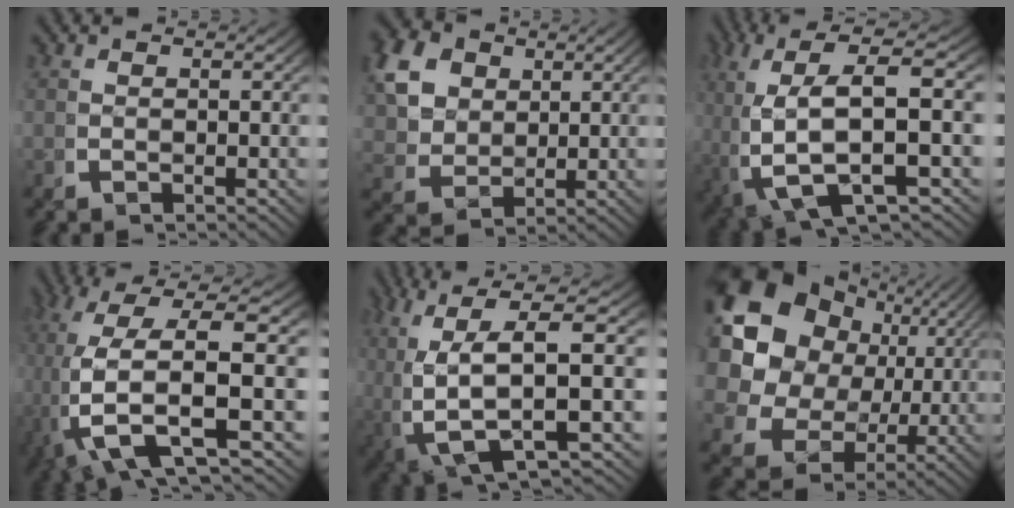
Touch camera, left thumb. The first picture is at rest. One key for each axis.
{"total": 10.1, "fx": 1.8, "fy": 8.3, "fz": 5.5, "tx": -0.140, "ty": -0.031, "tz": 0.033}
{"total": 11.2, "fx": -1.3, "fy": 5.7, "fz": 9.6, "tx": -0.207, "ty": -0.036, "tz": -0.010}
{"total": 13.1, "fx": -0.7, "fy": 6.9, "fz": 11.1, "tx": -0.262, "ty": -0.041, "tz": 0.008}
{"total": 11.7, "fx": -2.5, "fy": 6.2, "fz": 9.6, "tx": -0.197, "ty": -0.043, "tz": -0.030}
{"total": 16.9, "fx": 2.6, "fy": 12.6, "fz": 10.9, "tx": -0.230, "ty": -0.028, "tz": 0.042}